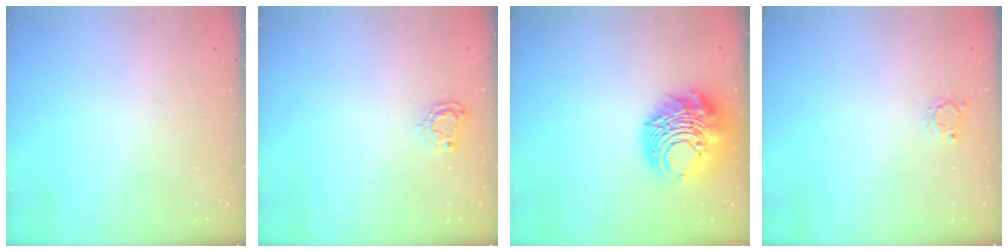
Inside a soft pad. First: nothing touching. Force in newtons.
{"total": 5.0, "press": 5.0, "slide": 0.6}
{"total": 15.1, "press": 15.0, "slide": 1.9}
{"total": 2.8, "press": 2.7, "slide": 0.4}